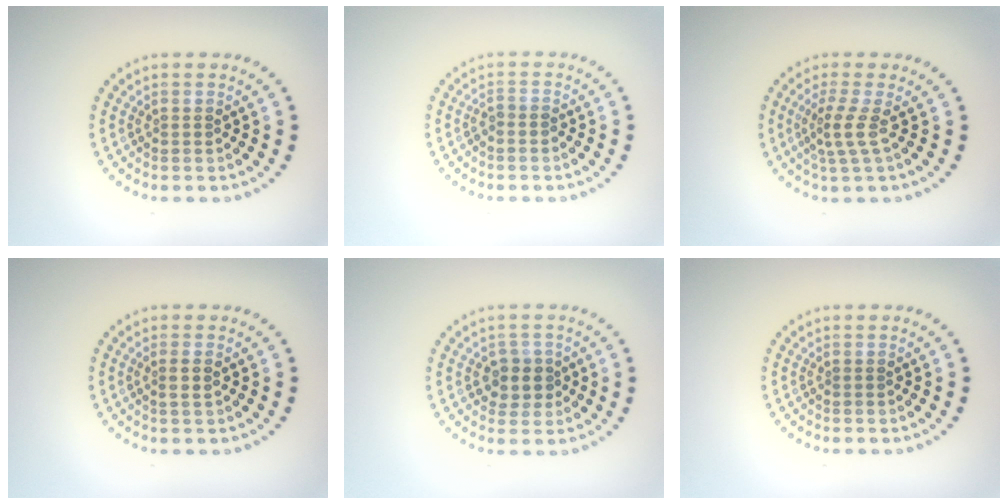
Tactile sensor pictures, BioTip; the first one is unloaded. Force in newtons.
{"total": 0.7, "press": 0.5, "slide": 0.5}
{"total": 2.3, "press": 1.6, "slide": 1.7}
{"total": 1.0, "press": 0.9, "slide": 0.6}
{"total": 2.6, "press": 2.5, "slide": 0.9}
{"total": 0.0}